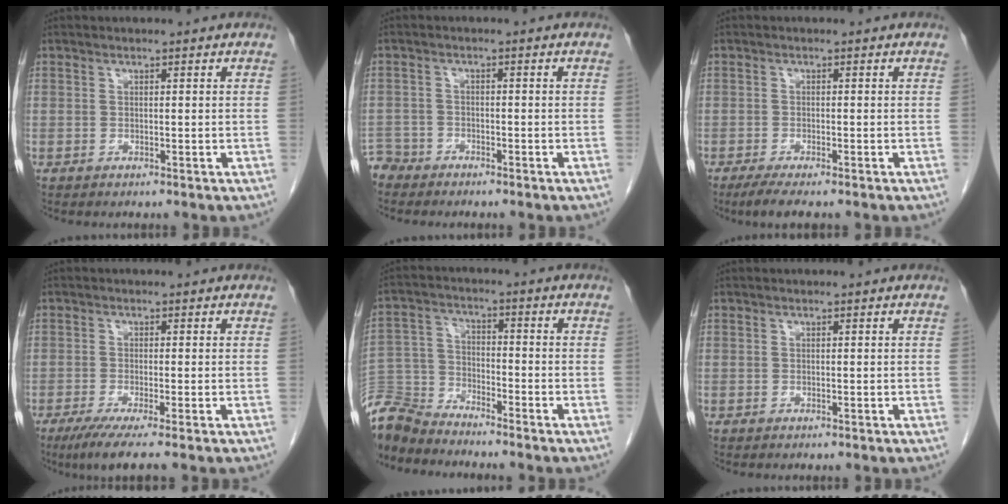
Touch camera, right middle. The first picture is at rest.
{"total": 3.5, "force": [-3.2, 1.3, -0.5], "torque": [0.007, -0.003, -0.067]}
{"total": 3.7, "force": [-2.8, 0.3, 2.4], "torque": [-0.044, -0.011, -0.046]}
{"total": 4.6, "force": [-3.1, -0.5, 3.3], "torque": [-0.058, -0.016, -0.060]}
{"total": 8.9, "force": [-8.8, 1.2, 1.1], "torque": [-0.030, -0.001, -0.177]}
{"total": 0.0}